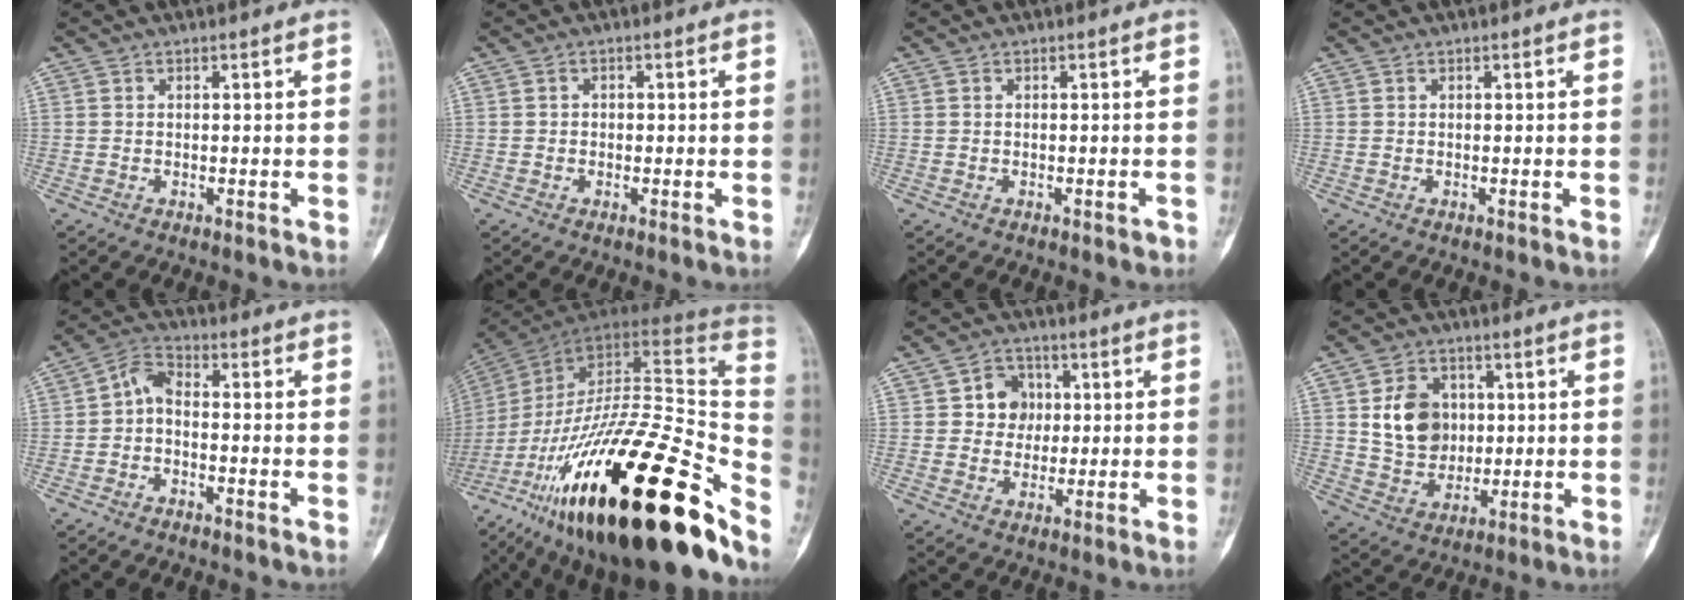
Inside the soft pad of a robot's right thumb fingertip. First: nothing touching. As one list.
[{"total": 0.9, "force": [-0.2, 0.9, 0.2], "torque": [0.010, 0.005, -0.005]}, {"total": 0.8, "force": [-0.5, 0.4, 0.5], "torque": [-0.009, 0.003, -0.005]}, {"total": 0.0}, {"total": 4.5, "force": [-1.3, 2.3, 3.6], "torque": [-0.066, 0.030, -0.037]}, {"total": 43.1, "force": [-21.6, 13.1, 34.9], "torque": [-0.488, 0.032, -0.342]}, {"total": 7.0, "force": [1.1, 6.2, 2.9], "torque": [-0.004, 0.006, 0.015]}, {"total": 10.9, "force": [1.9, 8.7, 6.2], "torque": [-0.070, -0.009, 0.039]}]